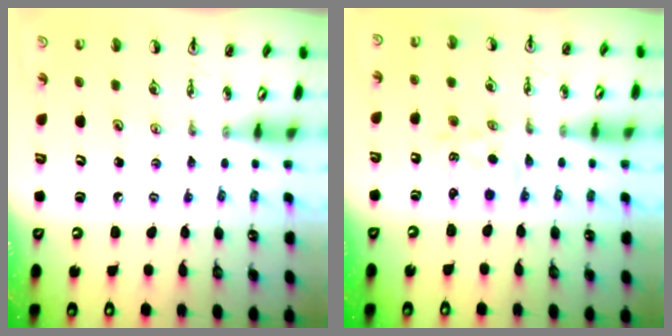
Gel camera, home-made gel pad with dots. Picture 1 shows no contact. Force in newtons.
{"total": 2.3, "press": 2.3, "slide": 0.4}